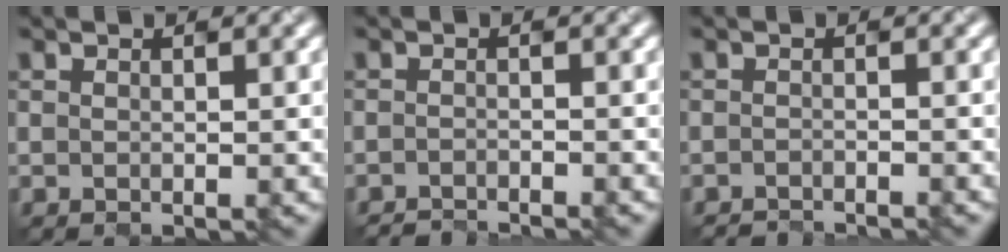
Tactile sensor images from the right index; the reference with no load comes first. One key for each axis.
{"total": 1.7, "fx": -1.7, "fy": 0.1, "fz": 0.3, "tx": 0.013, "ty": -0.004, "tz": -0.032}
{"total": 1.3, "fx": -1.3, "fy": 0.1, "fz": 0.2, "tx": 0.014, "ty": -0.007, "tz": -0.029}